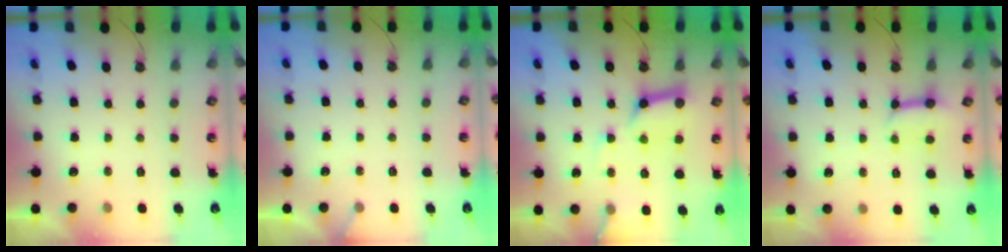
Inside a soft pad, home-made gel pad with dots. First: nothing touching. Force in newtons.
{"total": 1.7, "press": 1.7, "slide": 0.1}
{"total": 15.1, "press": 15.0, "slide": 1.9}
{"total": 7.0, "press": 6.9, "slide": 0.7}